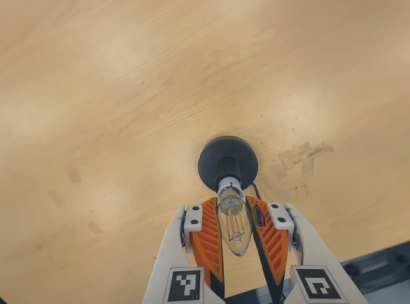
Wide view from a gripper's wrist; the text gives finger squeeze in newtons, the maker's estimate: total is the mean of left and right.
{"total": 14.4, "left": 13.2, "right": 15.5}